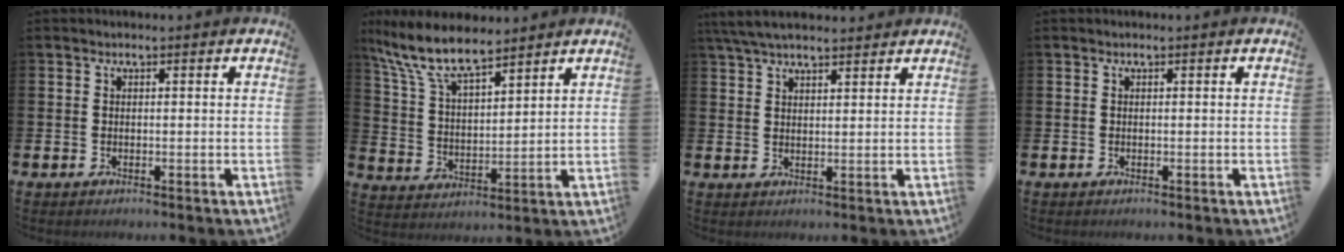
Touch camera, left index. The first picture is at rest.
{"total": 9.3, "force": [8.0, 2.4, 4.1], "torque": [-0.114, -0.033, 0.146]}
{"total": 4.7, "force": [4.3, 1.0, 1.8], "torque": [-0.047, -0.005, 0.080]}
{"total": 0.0}